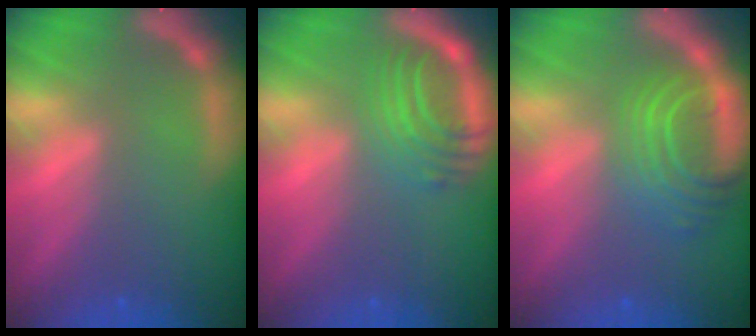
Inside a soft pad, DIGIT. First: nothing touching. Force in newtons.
{"total": 6.1}
{"total": 7.0}